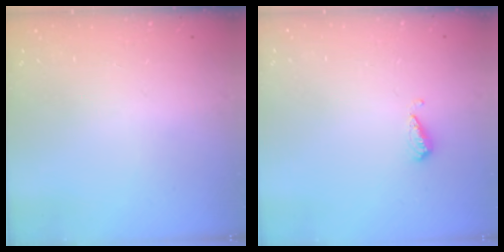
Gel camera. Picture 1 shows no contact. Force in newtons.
{"total": 3.6, "press": 3.6, "slide": 0.3}